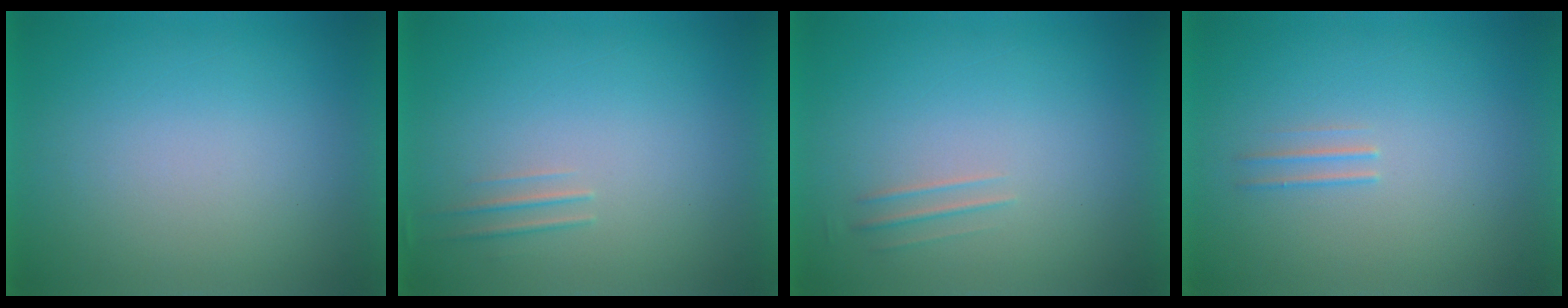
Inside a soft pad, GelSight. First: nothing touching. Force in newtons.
{"total": 1.6}
{"total": 1.5}
{"total": 1.9}